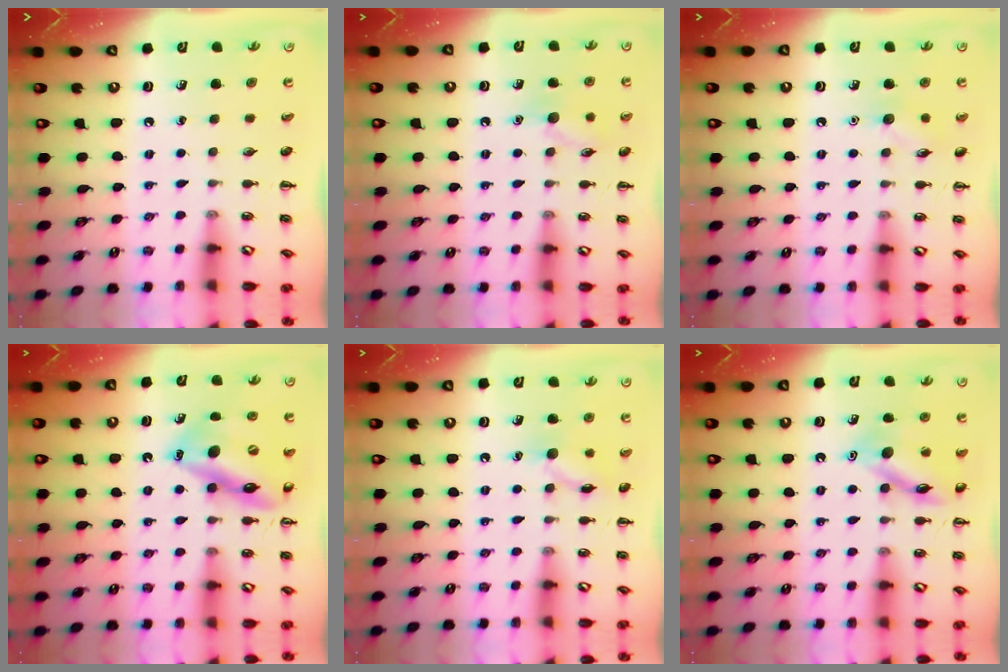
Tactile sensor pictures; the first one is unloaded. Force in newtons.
{"total": 8.8, "press": 8.7, "slide": 1.4}
{"total": 7.3, "press": 7.1, "slide": 1.6}
{"total": 16.6, "press": 16.0, "slide": 4.3}
{"total": 9.4, "press": 9.4, "slide": 0.4}
{"total": 13.8, "press": 13.7, "slide": 0.7}